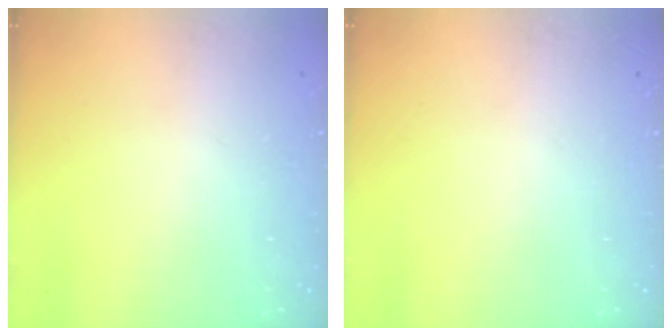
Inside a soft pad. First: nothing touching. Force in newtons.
{"total": 0.0}